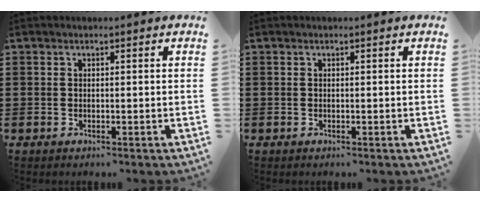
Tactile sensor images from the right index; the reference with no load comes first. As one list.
[{"total": 0.0}]